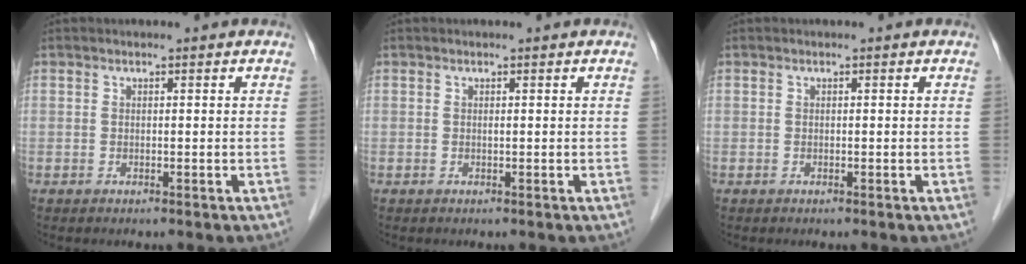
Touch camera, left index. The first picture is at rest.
{"total": 0.0}
{"total": 0.0}